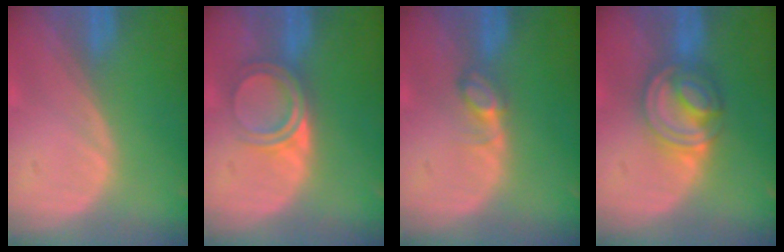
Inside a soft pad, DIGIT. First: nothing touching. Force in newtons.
{"total": 4.7, "press": 4.2, "slide": 2.1}
{"total": 2.5, "press": 2.4, "slide": 0.3}
{"total": 7.0, "press": 6.3, "slide": 3.1}